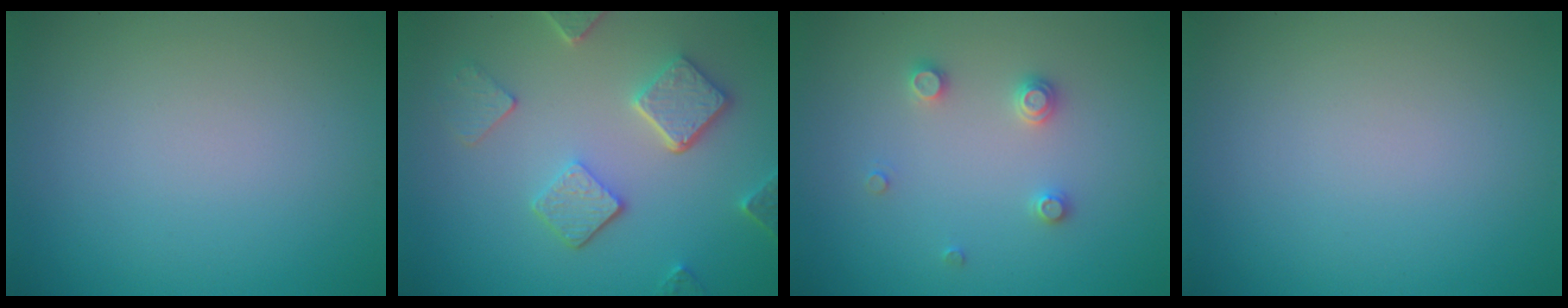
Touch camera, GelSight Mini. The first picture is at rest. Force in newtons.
{"total": 4.9, "press": 3.9, "slide": 3.1}
{"total": 1.8, "press": 1.7, "slide": 0.3}
{"total": 0.0}